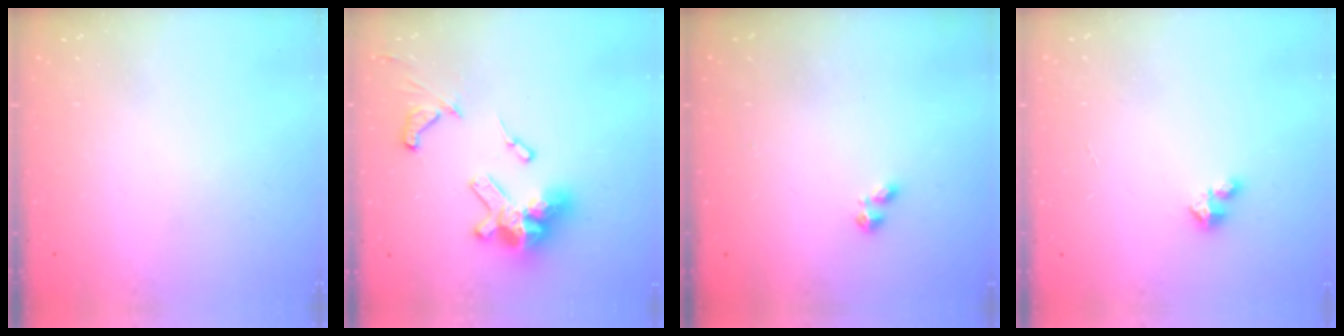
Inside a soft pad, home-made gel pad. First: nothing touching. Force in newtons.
{"total": 18.6, "press": 18.5, "slide": 2.3}
{"total": 1.0, "press": 0.9, "slide": 0.4}
{"total": 1.7, "press": 1.6, "slide": 0.2}